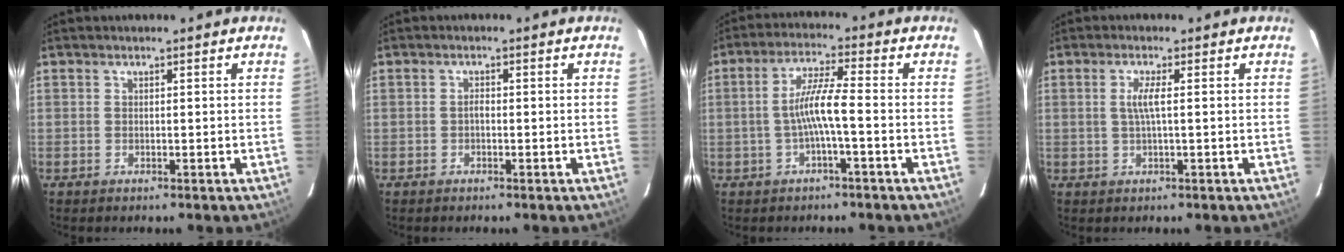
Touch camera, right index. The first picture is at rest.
{"total": 0.8, "force": [-0.4, 0.4, 0.6], "torque": [-0.012, 0.006, -0.009]}
{"total": 6.1, "force": [-1.7, -0.2, 5.8], "torque": [-0.123, 0.010, -0.030]}
{"total": 2.7, "force": [0.1, -0.2, 2.7], "torque": [-0.054, 0.001, 0.001]}